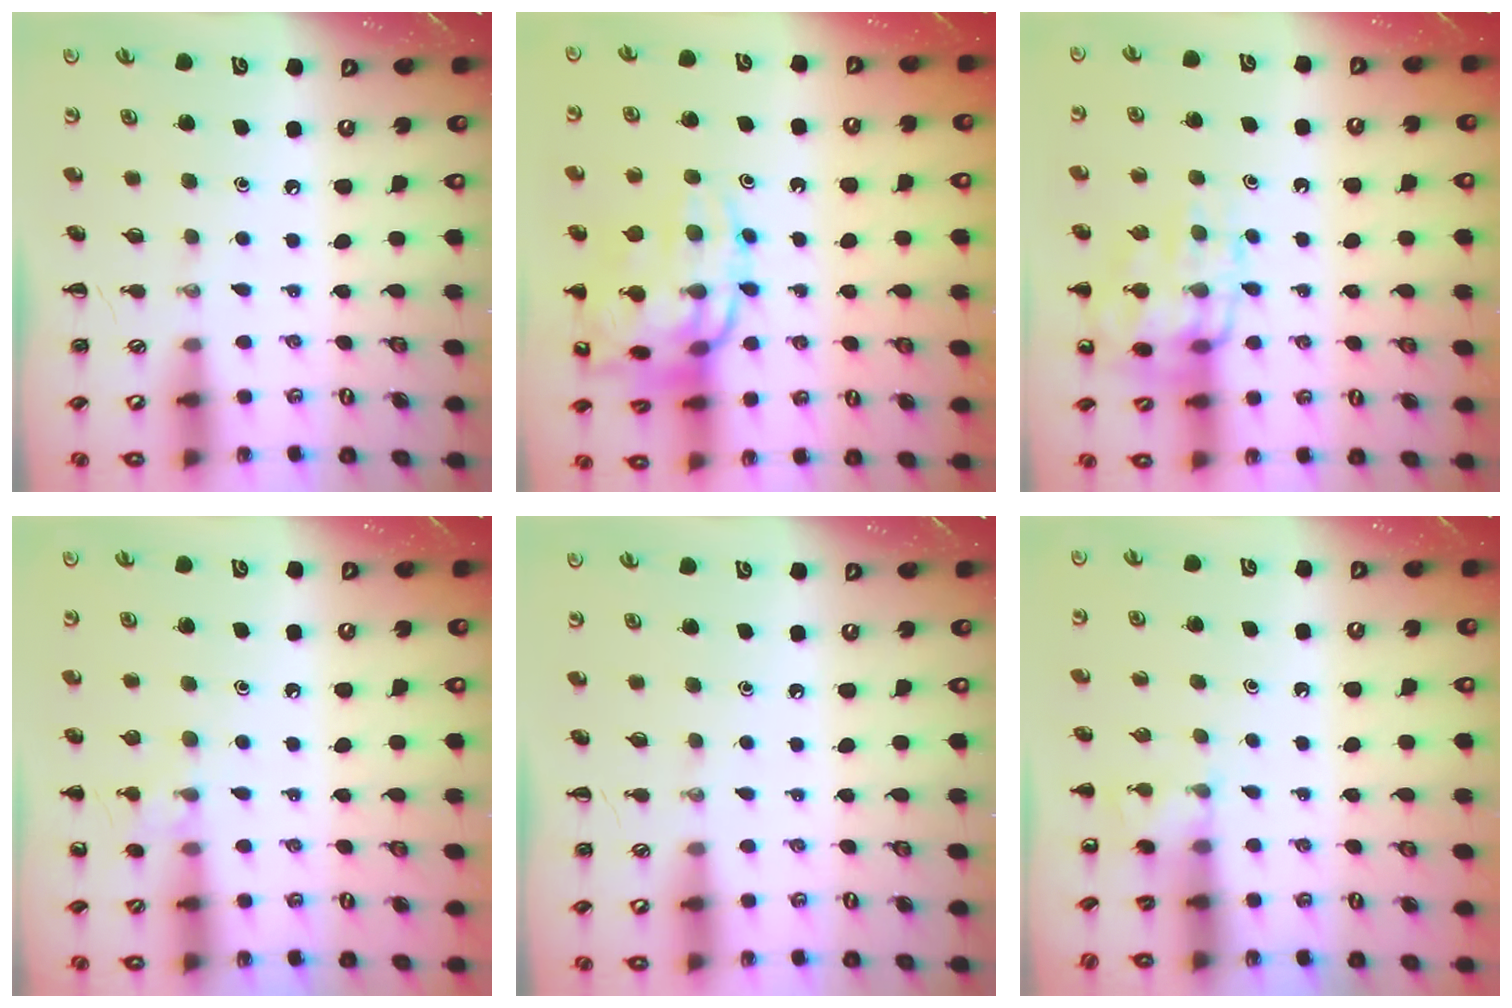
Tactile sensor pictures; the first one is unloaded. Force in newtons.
{"total": 18.1, "press": 18.0, "slide": 1.8}
{"total": 13.8, "press": 13.7, "slide": 1.5}
{"total": 7.3, "press": 7.0, "slide": 2.1}
{"total": 0.0}
{"total": 3.6, "press": 3.5, "slide": 1.1}